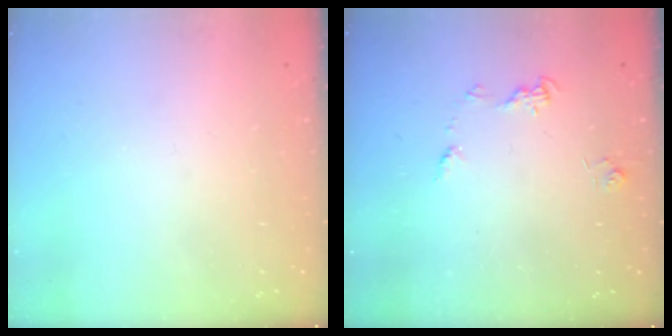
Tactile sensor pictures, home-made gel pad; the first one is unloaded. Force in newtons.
{"total": 5.7, "press": 5.7, "slide": 0.6}